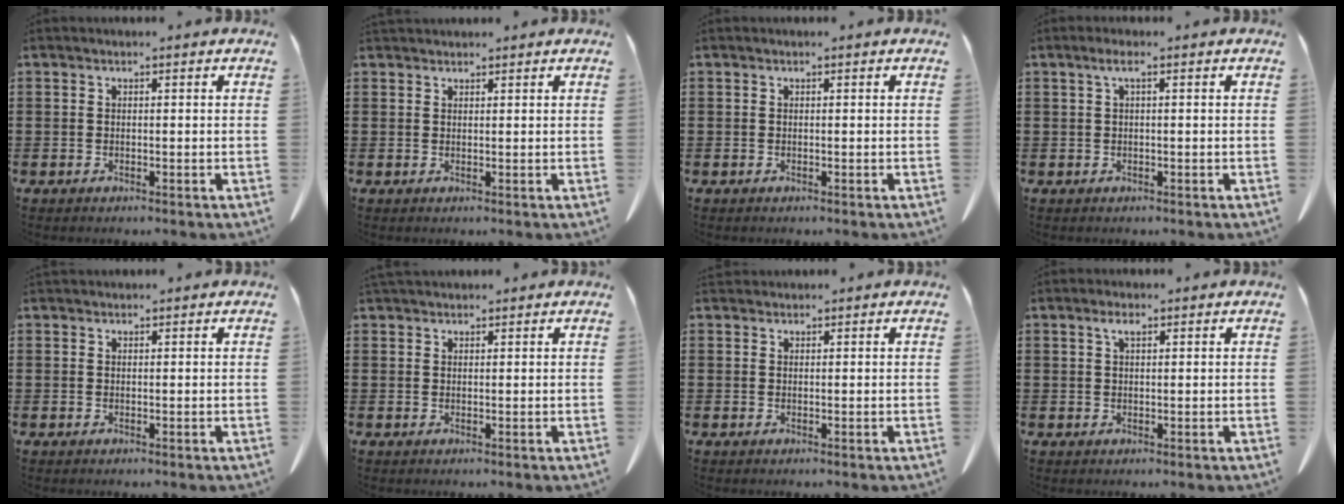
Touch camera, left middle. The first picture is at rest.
{"total": 1.0, "force": [1.0, 0.2, 0.1], "torque": [-0.005, -0.002, 0.021]}
{"total": 0.0}
{"total": 1.7, "force": [0.3, 0.2, 1.7], "torque": [-0.032, -0.001, 0.005]}
{"total": 0.6, "force": [0.6, 0.1, 0.1], "torque": [-0.003, -0.002, 0.014]}
{"total": 1.5, "force": [1.4, 0.4, 0.3], "torque": [-0.009, 0.000, 0.029]}
{"total": 0.9, "force": [0.8, 0.3, 0.0], "torque": [-0.002, 0.000, 0.017]}
{"total": 2.1, "force": [1.1, 0.6, 1.6], "torque": [-0.035, 0.002, 0.020]}